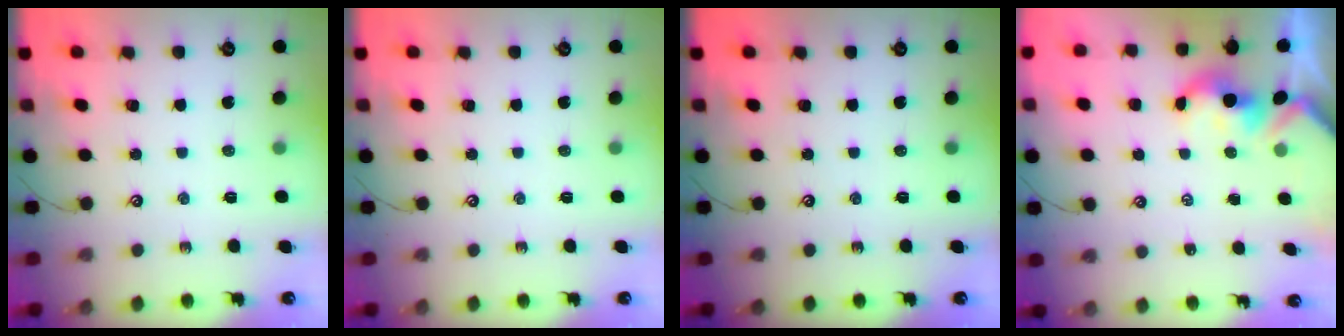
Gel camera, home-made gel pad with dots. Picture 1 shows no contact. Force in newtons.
{"total": 0.0}
{"total": 0.0}
{"total": 1.7, "press": 1.7, "slide": 0.2}